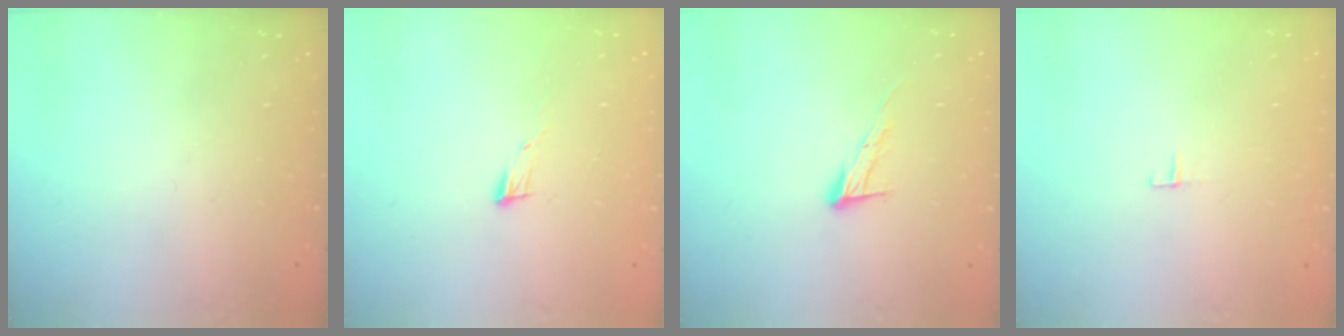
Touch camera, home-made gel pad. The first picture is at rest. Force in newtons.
{"total": 4.8, "press": 4.8, "slide": 0.6}
{"total": 8.8, "press": 8.7, "slide": 0.2}
{"total": 3.1, "press": 3.1, "slide": 0.2}